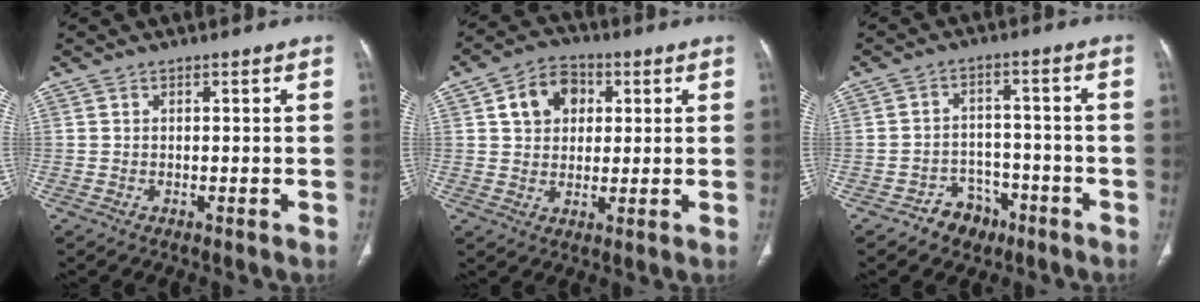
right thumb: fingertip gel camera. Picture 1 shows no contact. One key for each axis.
{"total": 9.2, "fx": 2.7, "fy": 7.1, "fz": 5.2, "tx": -0.055, "ty": 0.002, "tz": 0.041}
{"total": 6.2, "fx": -3.9, "fy": 4.7, "fz": 1.4, "tx": 0.006, "ty": 0.038, "tz": -0.056}